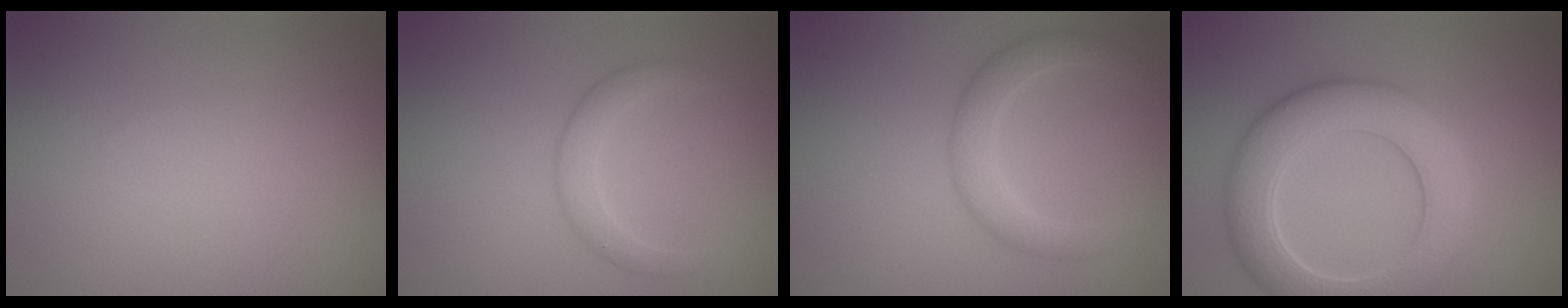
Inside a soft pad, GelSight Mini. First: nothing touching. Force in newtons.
{"total": 1.9, "press": 1.9, "slide": 0.1}
{"total": 2.9, "press": 2.9, "slide": 0.1}
{"total": 7.2, "press": 7.1, "slide": 0.6}